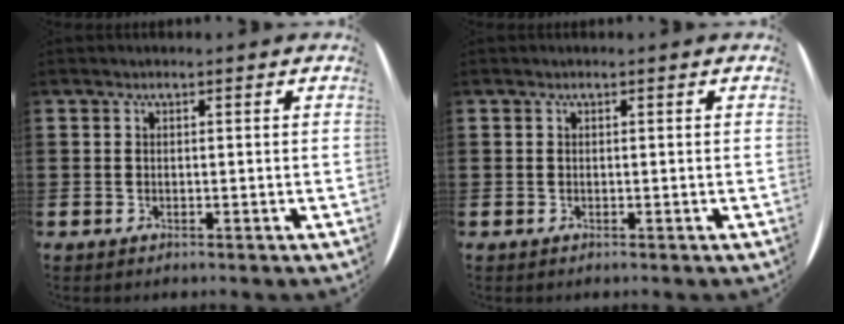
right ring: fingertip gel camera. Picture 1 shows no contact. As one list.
[{"total": 0.0}]